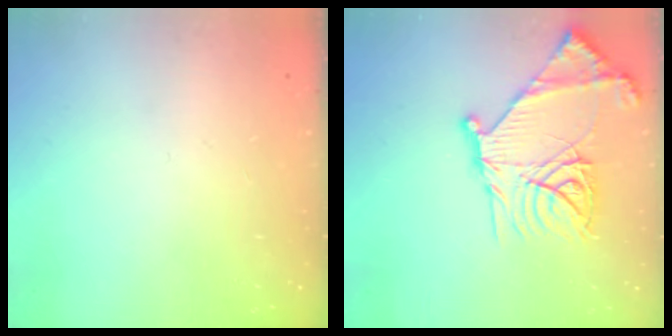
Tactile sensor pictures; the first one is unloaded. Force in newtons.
{"total": 22.5, "press": 22.4, "slide": 2.2}